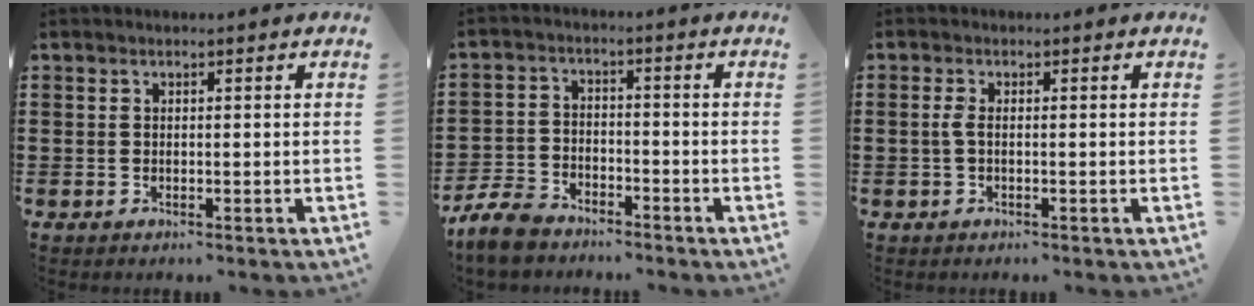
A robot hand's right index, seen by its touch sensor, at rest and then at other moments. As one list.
[{"total": 5.1, "force": [-4.6, 1.4, 1.5], "torque": [-0.056, 0.001, -0.099]}, {"total": 1.6, "force": [-0.4, 0.4, 1.5], "torque": [-0.044, -0.006, -0.011]}]